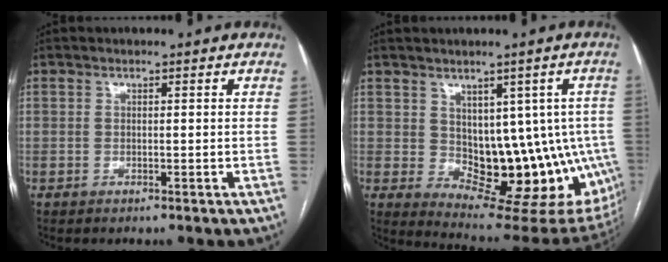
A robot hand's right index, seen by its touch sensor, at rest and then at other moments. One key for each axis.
{"total": 14.7, "fx": -0.8, "fy": 8.9, "fz": 11.7, "tx": -0.116, "ty": 0.008, "tz": 0.010}